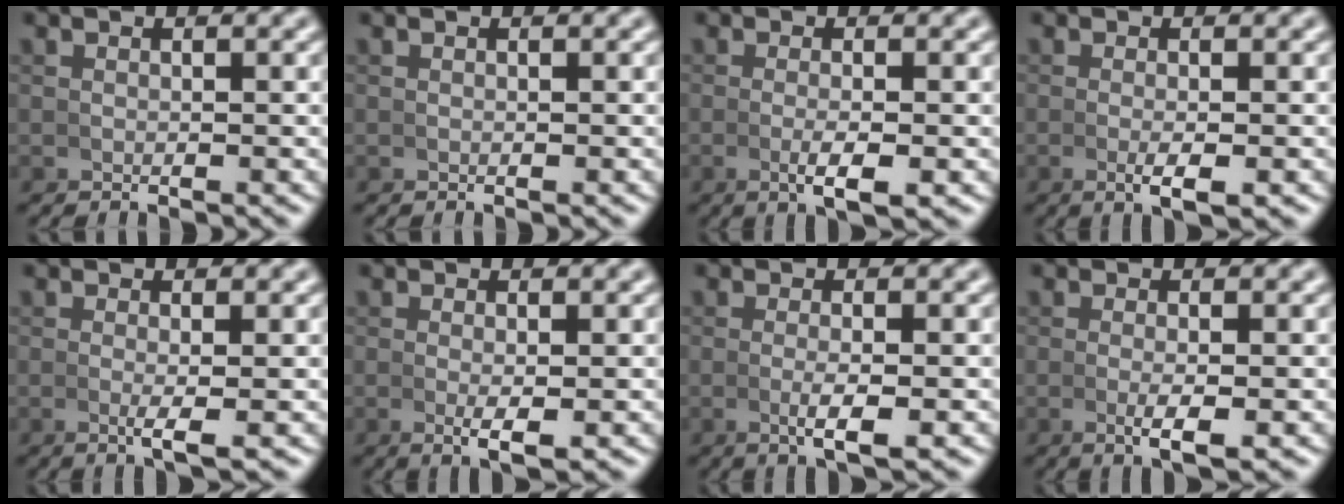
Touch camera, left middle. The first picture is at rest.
{"total": 0.0}
{"total": 2.9, "force": [-0.9, 0.7, 2.7], "torque": [-0.054, -0.009, -0.012]}
{"total": 2.6, "force": [-0.9, 0.7, 2.3], "torque": [-0.047, -0.006, -0.011]}
{"total": 2.1, "force": [-0.3, 0.3, 2.0], "torque": [-0.043, -0.009, -0.002]}
{"total": 2.5, "force": [-0.5, 0.6, 2.4], "torque": [-0.045, -0.008, -0.003]}
{"total": 2.8, "force": [-0.8, 0.5, 2.7], "torque": [-0.051, -0.008, -0.009]}
{"total": 2.8, "force": [-0.8, 0.7, 2.6], "torque": [-0.052, -0.009, -0.008]}